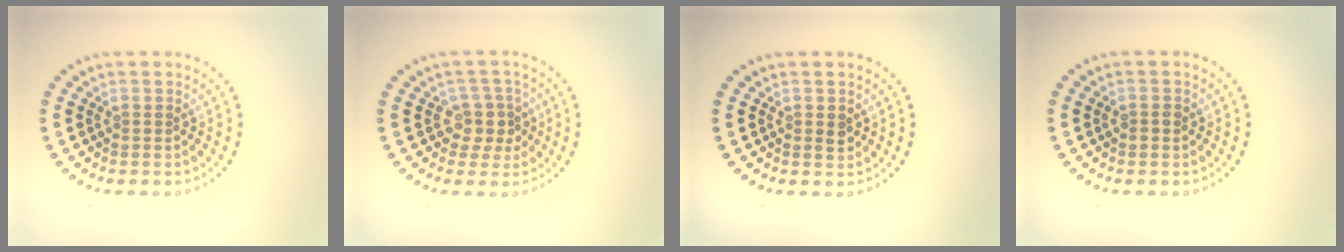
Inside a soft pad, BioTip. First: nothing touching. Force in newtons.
{"total": 2.3, "press": 1.9, "slide": 1.3}
{"total": 1.2, "press": 1.2, "slide": 0.1}
{"total": 0.9, "press": 0.9, "slide": 0.1}